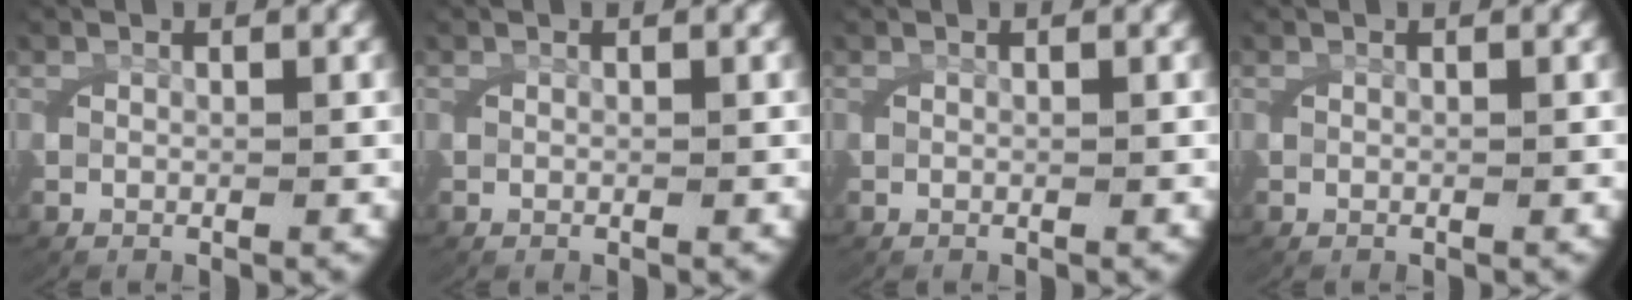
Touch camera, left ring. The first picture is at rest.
{"total": 0.0}
{"total": 0.0}
{"total": 0.0}